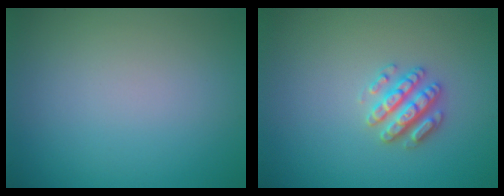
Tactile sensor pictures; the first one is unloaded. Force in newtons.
{"total": 2.8, "press": 2.8, "slide": 0.3}